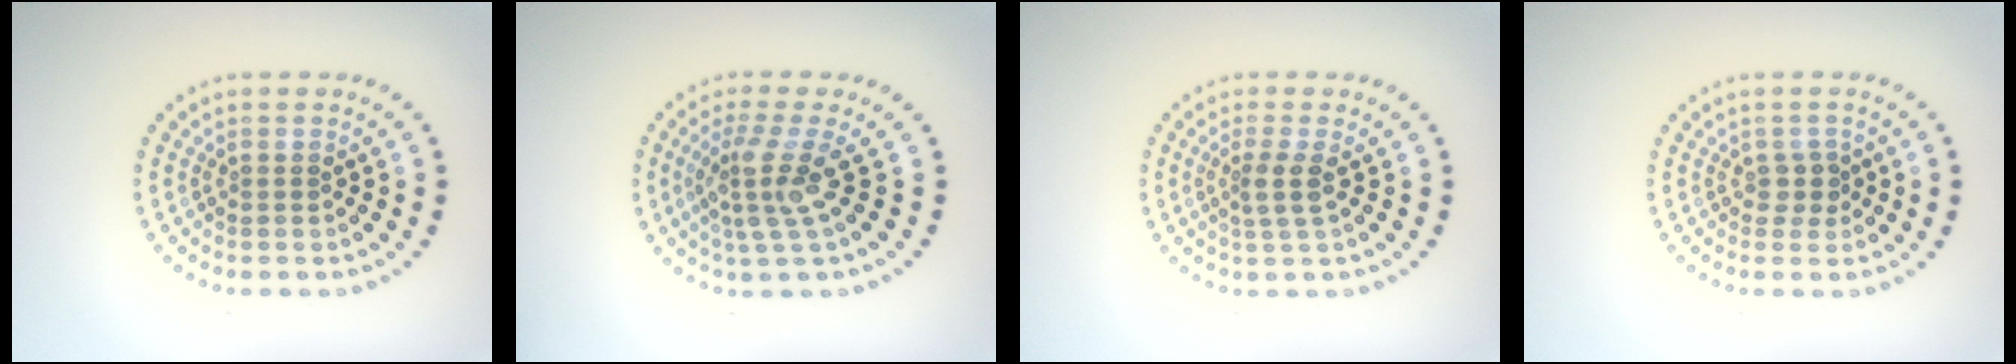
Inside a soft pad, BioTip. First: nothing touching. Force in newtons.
{"total": 3.6, "press": 2.6, "slide": 2.5}
{"total": 1.8, "press": 1.5, "slide": 1.0}
{"total": 1.4, "press": 1.2, "slide": 0.9}